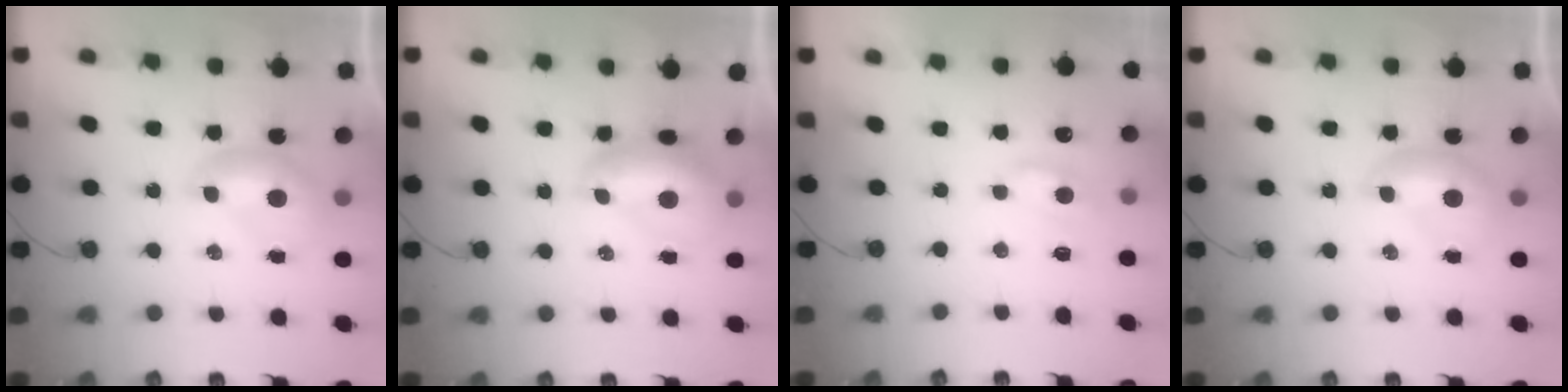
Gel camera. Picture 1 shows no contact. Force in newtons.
{"total": 1.7, "press": 1.5, "slide": 0.6}
{"total": 1.4, "press": 1.2, "slide": 0.5}
{"total": 0.0}